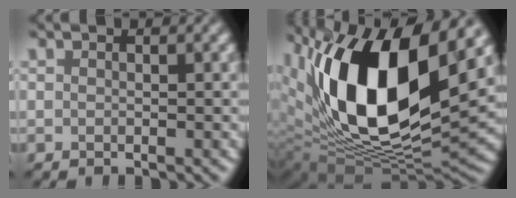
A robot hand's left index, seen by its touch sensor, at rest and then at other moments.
{"total": 17.0, "force": [5.4, 7.8, 14.1], "torque": [-0.257, -0.001, 0.084]}